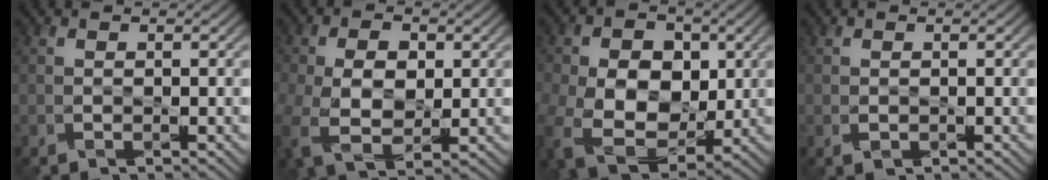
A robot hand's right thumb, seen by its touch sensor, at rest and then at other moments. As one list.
[{"total": 8.9, "force": [-1.3, 5.6, 6.8], "torque": [-0.160, -0.013, -0.026]}, {"total": 13.4, "force": [-1.7, 9.8, 9.0], "torque": [-0.192, -0.020, -0.020]}, {"total": 0.8, "force": [-0.2, 0.5, 0.5], "torque": [-0.012, -0.005, -0.002]}]